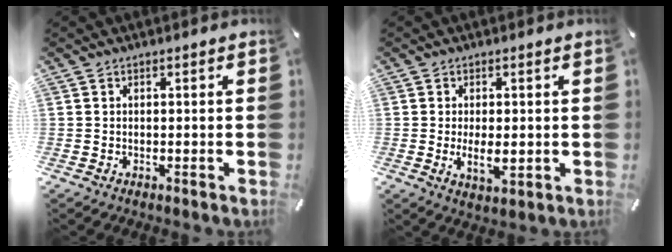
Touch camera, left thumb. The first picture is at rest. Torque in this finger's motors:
{"motor_torque": [0.95, 1.15, 0.48, 0.06, 0.07]}